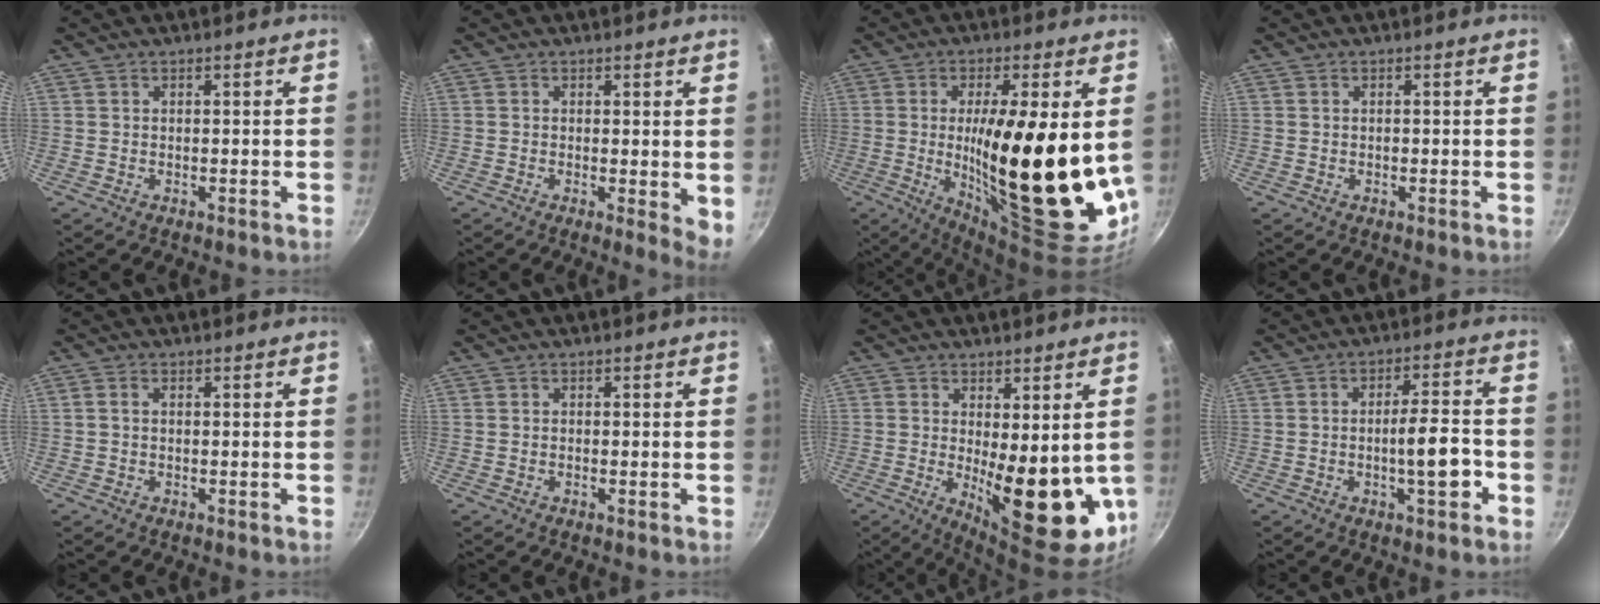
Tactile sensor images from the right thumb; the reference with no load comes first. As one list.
[{"total": 4.1, "force": [0.9, 1.6, 3.7], "torque": [-0.047, -0.006, 0.009]}, {"total": 24.0, "force": [1.0, 6.6, 23.0], "torque": [-0.345, -0.036, 0.021]}, {"total": 1.5, "force": [-1.3, -0.7, 0.1], "torque": [-0.031, 0.014, -0.028]}, {"total": 0.7, "force": [0.0, 0.4, 0.5], "torque": [-0.012, 0.005, -0.003]}, {"total": 0.0}, {"total": 14.7, "force": [-0.2, 5.8, 13.4], "torque": [-0.160, -0.024, 0.014]}, {"total": 8.1, "force": [-2.6, 2.1, 7.4], "torque": [-0.097, 0.023, -0.041]}]